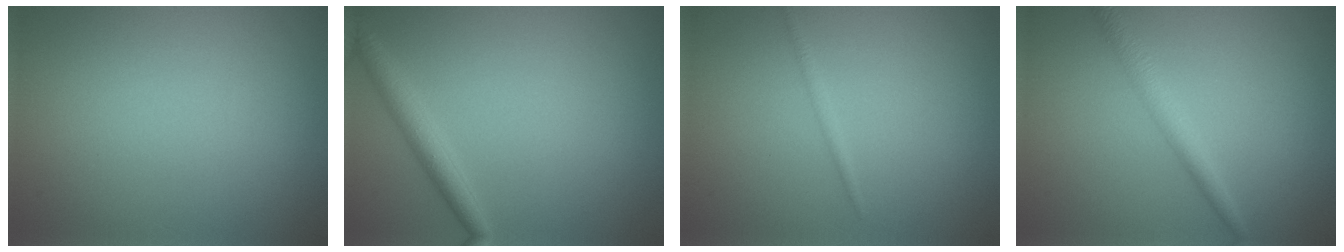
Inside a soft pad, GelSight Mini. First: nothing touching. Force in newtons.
{"total": 2.2, "press": 2.2, "slide": 0.1}
{"total": 0.7, "press": 0.7, "slide": 0.1}
{"total": 2.3, "press": 2.2, "slide": 0.1}